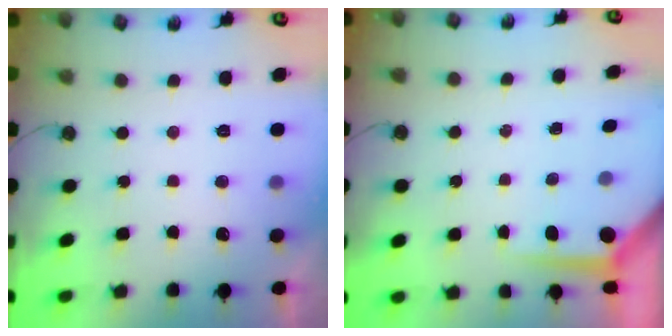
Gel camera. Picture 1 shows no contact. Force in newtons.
{"total": 4.0, "press": 4.0, "slide": 0.3}